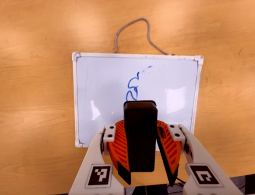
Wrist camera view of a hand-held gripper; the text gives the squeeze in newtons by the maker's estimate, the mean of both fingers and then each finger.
{"total": 9.6, "left": 9.4, "right": 9.7}